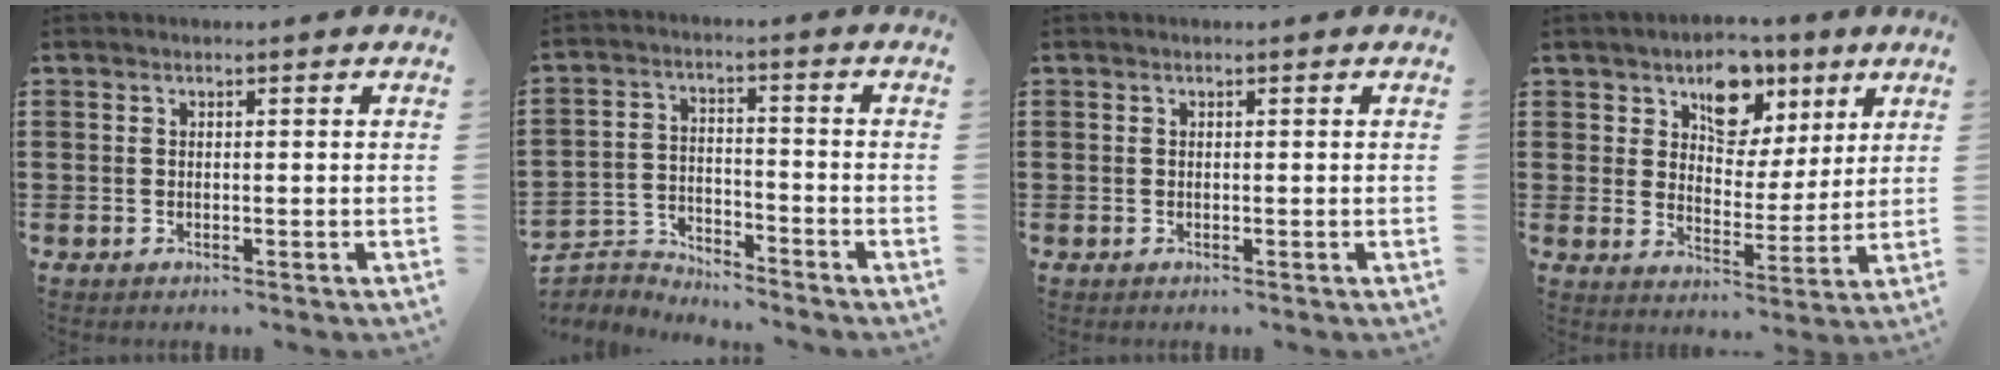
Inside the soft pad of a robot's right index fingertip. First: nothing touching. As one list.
[{"total": 4.7, "force": [-4.6, 0.8, -0.2], "torque": [-0.016, 0.003, -0.102]}, {"total": 0.0}, {"total": 8.4, "force": [5.1, 5.8, 3.4], "torque": [-0.069, -0.010, 0.086]}]